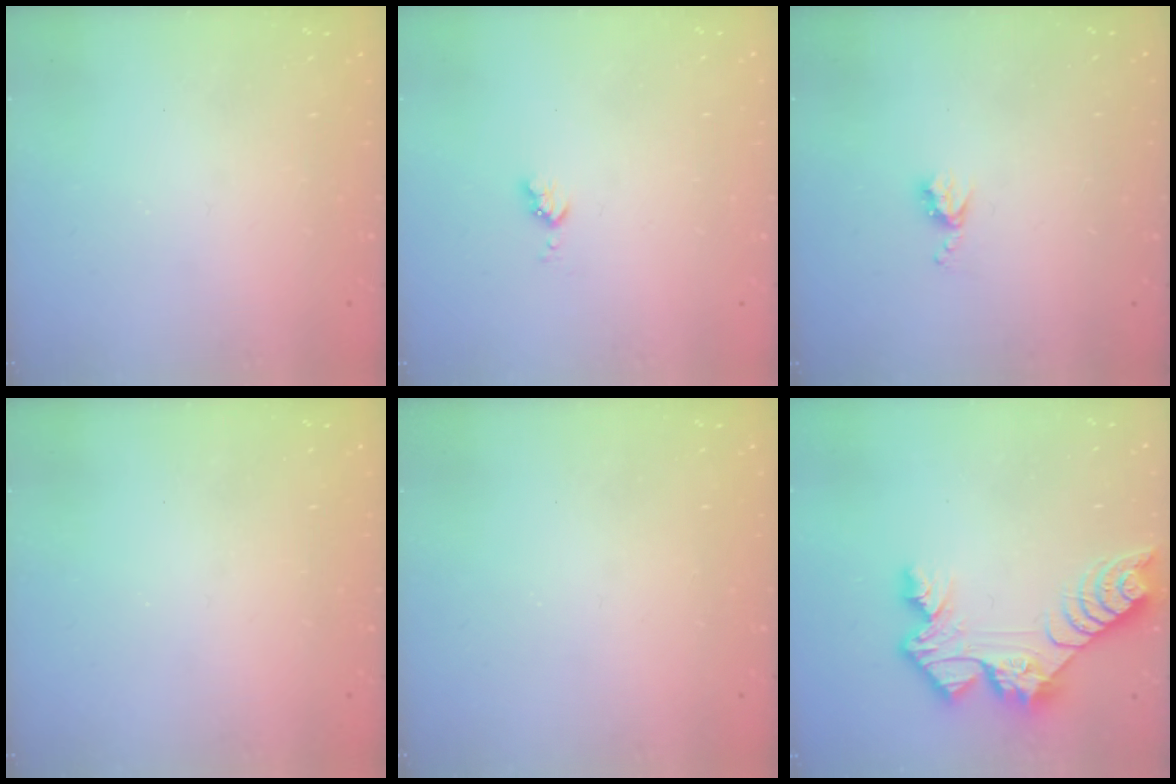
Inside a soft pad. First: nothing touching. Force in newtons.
{"total": 3.5, "press": 3.5, "slide": 0.4}
{"total": 5.2, "press": 5.2, "slide": 0.5}
{"total": 0.0}
{"total": 0.0}
{"total": 11.2, "press": 11.1, "slide": 1.0}